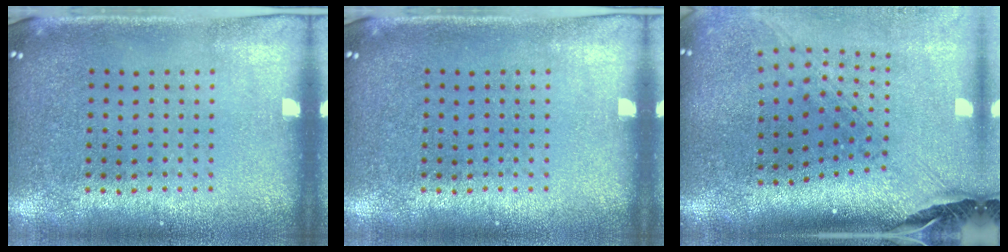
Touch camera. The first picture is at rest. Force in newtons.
{"total": 0.0}
{"total": 2.9, "press": 2.0, "slide": 2.0}